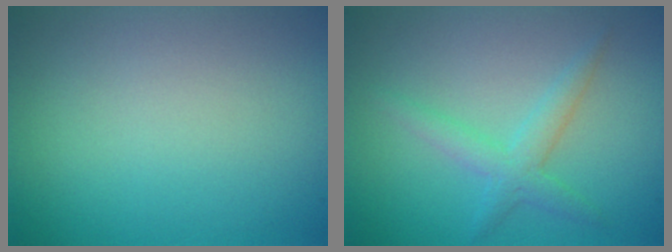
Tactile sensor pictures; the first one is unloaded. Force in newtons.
{"total": 2.3, "press": 2.3, "slide": 0.1}